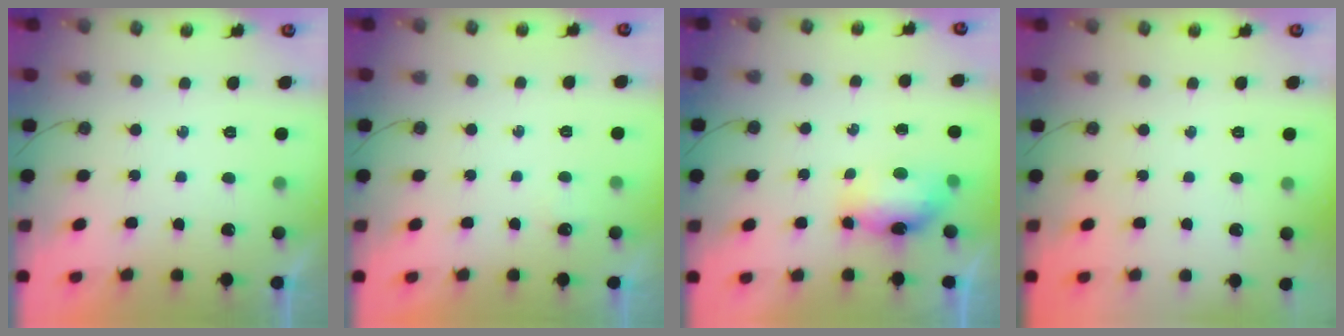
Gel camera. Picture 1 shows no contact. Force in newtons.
{"total": 1.9, "press": 1.9, "slide": 0.3}
{"total": 8.1, "press": 7.8, "slide": 2.3}
{"total": 0.0}